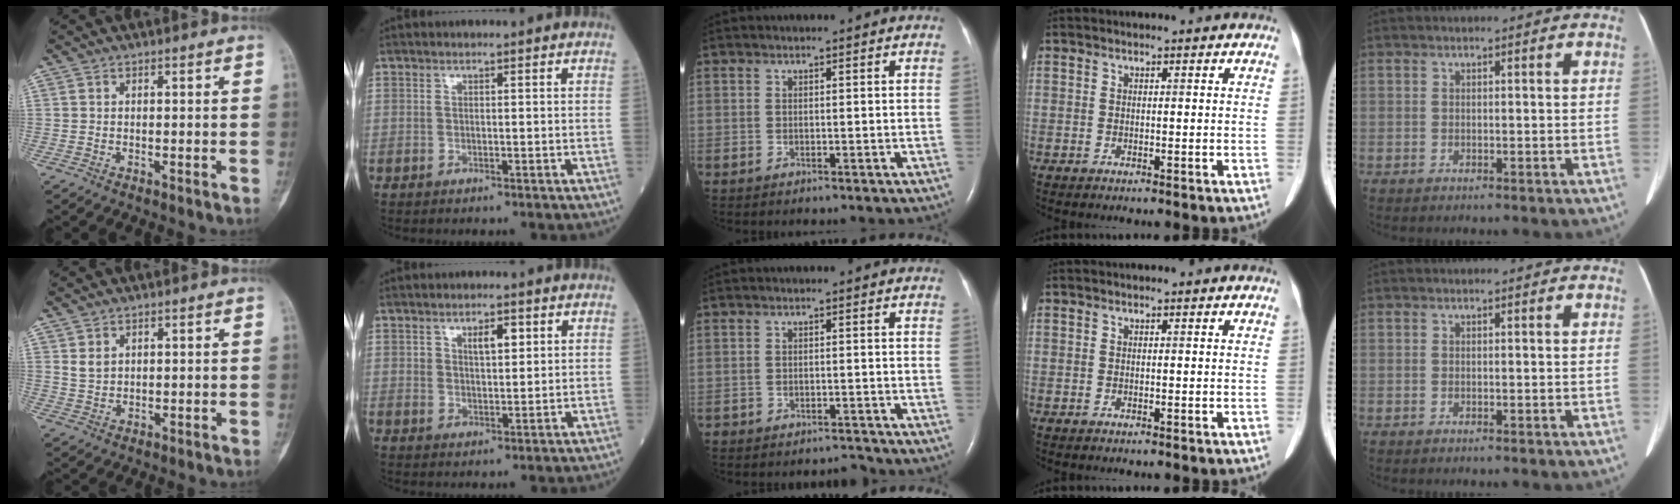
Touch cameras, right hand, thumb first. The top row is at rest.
{"thumb": {"total": 2.3, "force": [1.2, 1.6, 1.2], "torque": [-0.019, -0.007, 0.030]}, "index": {"total": 3.9, "force": [1.8, 1.8, 3.0], "torque": [-0.048, 0.001, 0.031]}, "middle": {"total": 2.1, "force": [-2.1, 0.4, -0.4], "torque": [0.010, -0.007, -0.031]}}